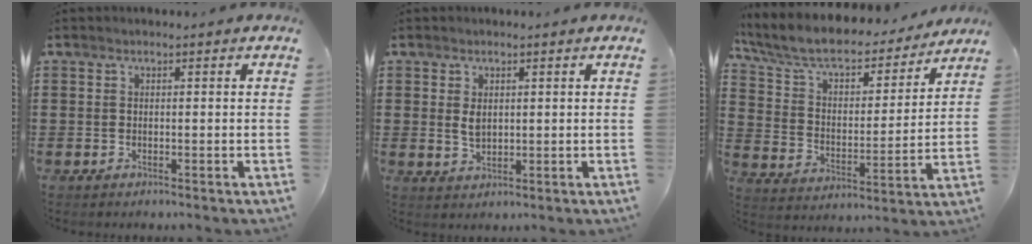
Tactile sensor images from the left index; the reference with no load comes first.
{"total": 2.6, "force": [0.6, 1.6, 1.9], "torque": [-0.042, 0.005, 0.011]}
{"total": 7.6, "force": [6.4, 2.2, 3.3], "torque": [-0.092, -0.042, 0.107]}